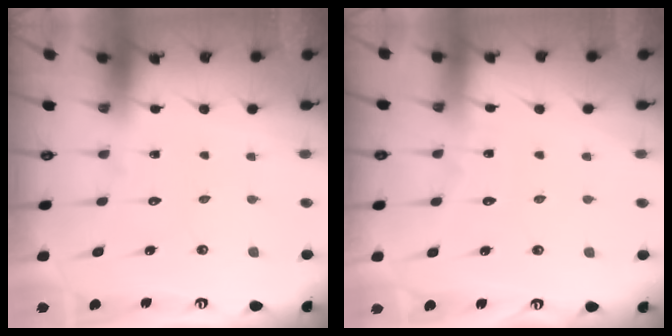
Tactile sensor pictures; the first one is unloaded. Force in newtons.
{"total": 2.2, "press": 2.2, "slide": 0.3}